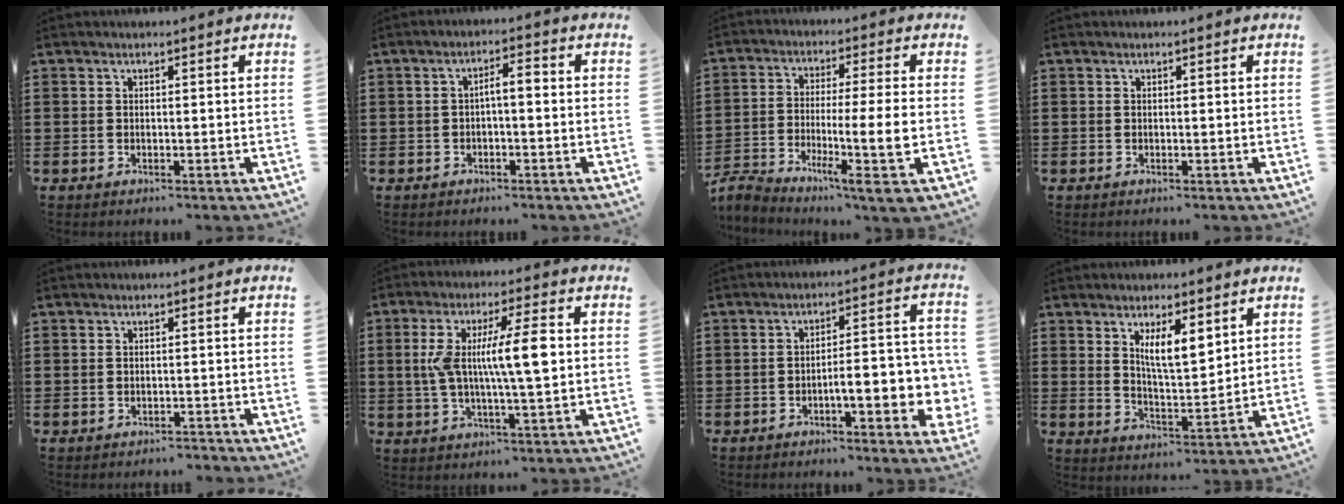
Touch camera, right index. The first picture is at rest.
{"total": 2.5, "force": [-0.5, 0.5, 2.4], "torque": [-0.043, 0.005, -0.012]}
{"total": 8.9, "force": [-2.5, 0.8, 8.5], "torque": [-0.160, -0.010, -0.048]}
{"total": 0.0}
{"total": 1.2, "force": [-1.1, 0.5, -0.1], "torque": [-0.002, 0.003, -0.027]}
{"total": 10.0, "force": [0.9, 1.8, 9.8], "torque": [-0.180, 0.003, 0.011]}
{"total": 7.6, "force": [-2.6, 2.0, 6.9], "torque": [-0.098, -0.006, -0.047]}
{"total": 6.1, "force": [3.3, 1.8, 4.8], "torque": [-0.094, -0.004, 0.055]}